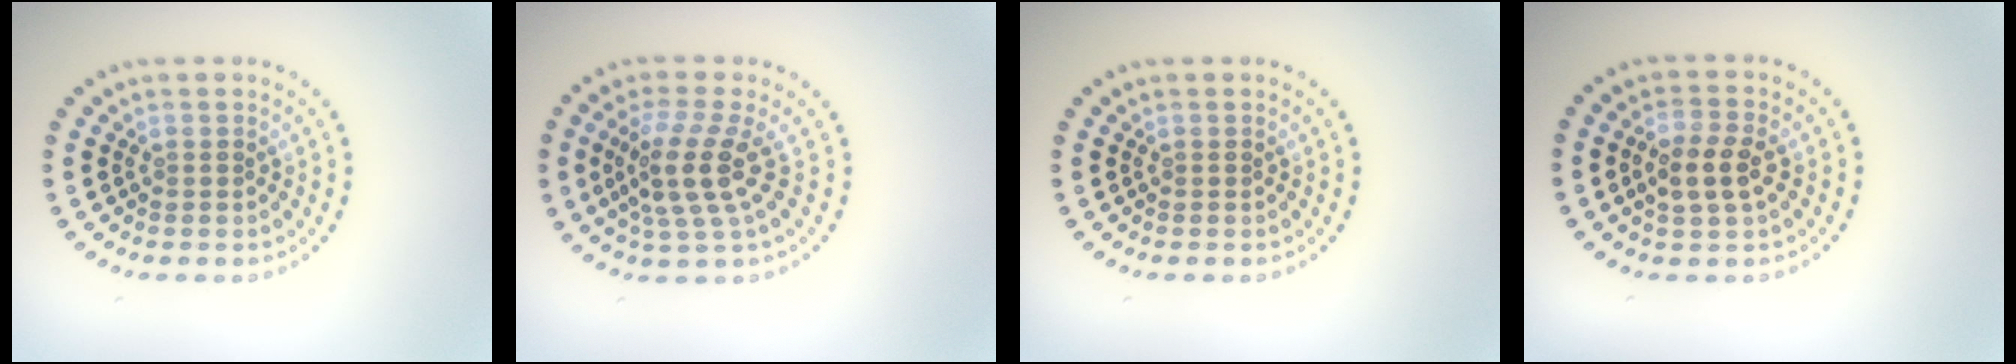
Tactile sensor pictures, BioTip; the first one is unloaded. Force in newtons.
{"total": 4.2, "press": 3.2, "slide": 2.7}
{"total": 0.0}
{"total": 3.2, "press": 3.2, "slide": 0.6}